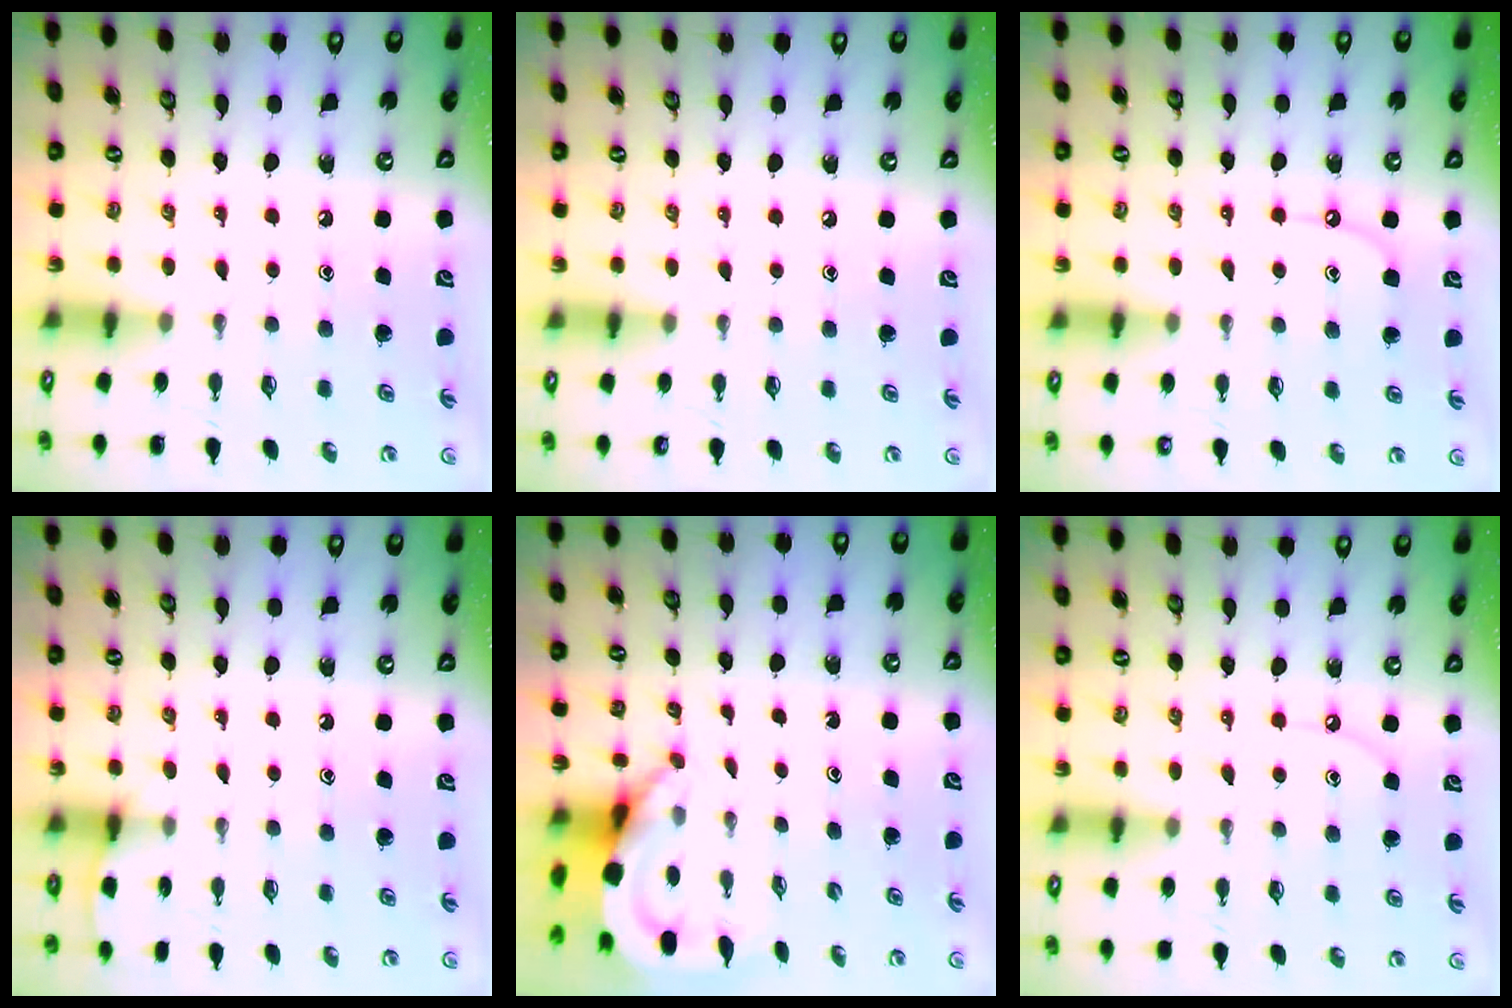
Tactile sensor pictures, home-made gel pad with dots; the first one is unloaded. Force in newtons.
{"total": 3.2, "press": 3.2, "slide": 0.6}
{"total": 4.5, "press": 4.5, "slide": 0.6}
{"total": 3.6, "press": 3.6, "slide": 0.5}
{"total": 5.4, "press": 5.4, "slide": 0.4}
{"total": 3.6, "press": 3.6, "slide": 0.5}